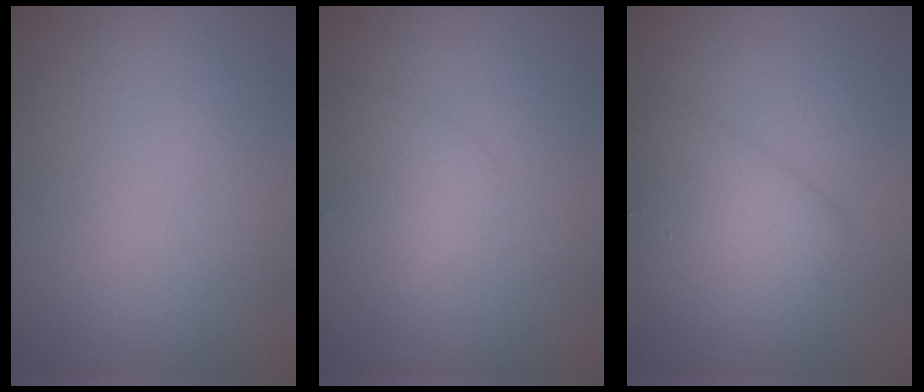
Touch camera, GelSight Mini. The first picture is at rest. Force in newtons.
{"total": 1.6, "press": 1.6, "slide": 0.2}
{"total": 3.3, "press": 3.3, "slide": 0.1}